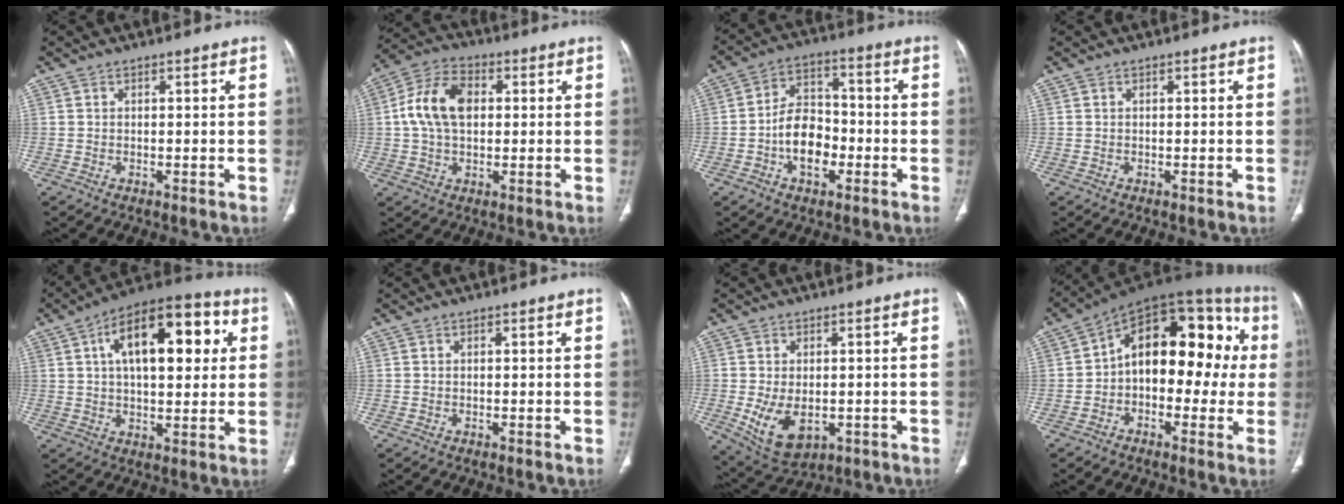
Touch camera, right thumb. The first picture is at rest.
{"total": 11.4, "force": [1.4, 7.4, 8.5], "torque": [-0.159, 0.021, 0.021]}
{"total": 10.4, "force": [-3.1, 6.8, 7.3], "torque": [-0.101, 0.032, -0.059]}
{"total": 0.0}
{"total": 19.6, "force": [5.3, 9.5, 16.3], "torque": [-0.214, 0.019, 0.071]}
{"total": 0.0}
{"total": 8.9, "force": [-1.8, 5.6, 6.7], "torque": [-0.114, -0.008, -0.010]}
{"total": 19.8, "force": [0.7, 11.8, 15.9], "torque": [-0.178, 0.056, -0.005]}